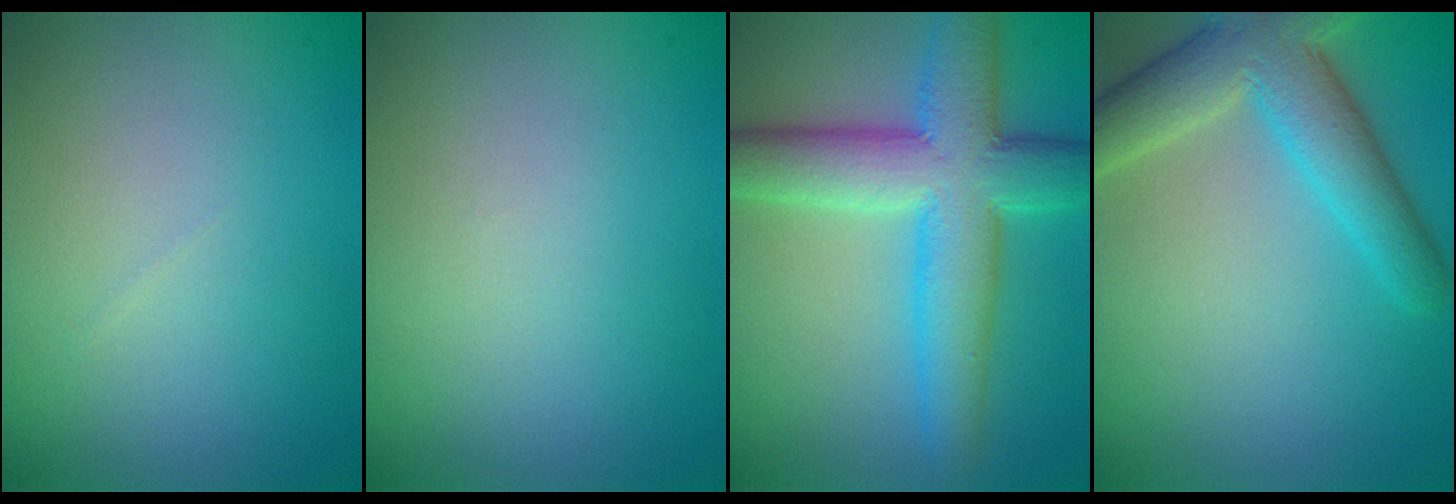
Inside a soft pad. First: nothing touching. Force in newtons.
{"total": 0.0}
{"total": 8.0, "press": 8.0, "slide": 0.3}
{"total": 6.8, "press": 6.8, "slide": 0.3}